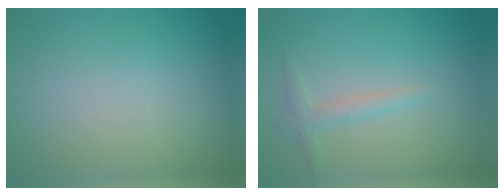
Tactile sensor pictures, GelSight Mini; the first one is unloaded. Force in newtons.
{"total": 1.5, "press": 1.5, "slide": 0.1}